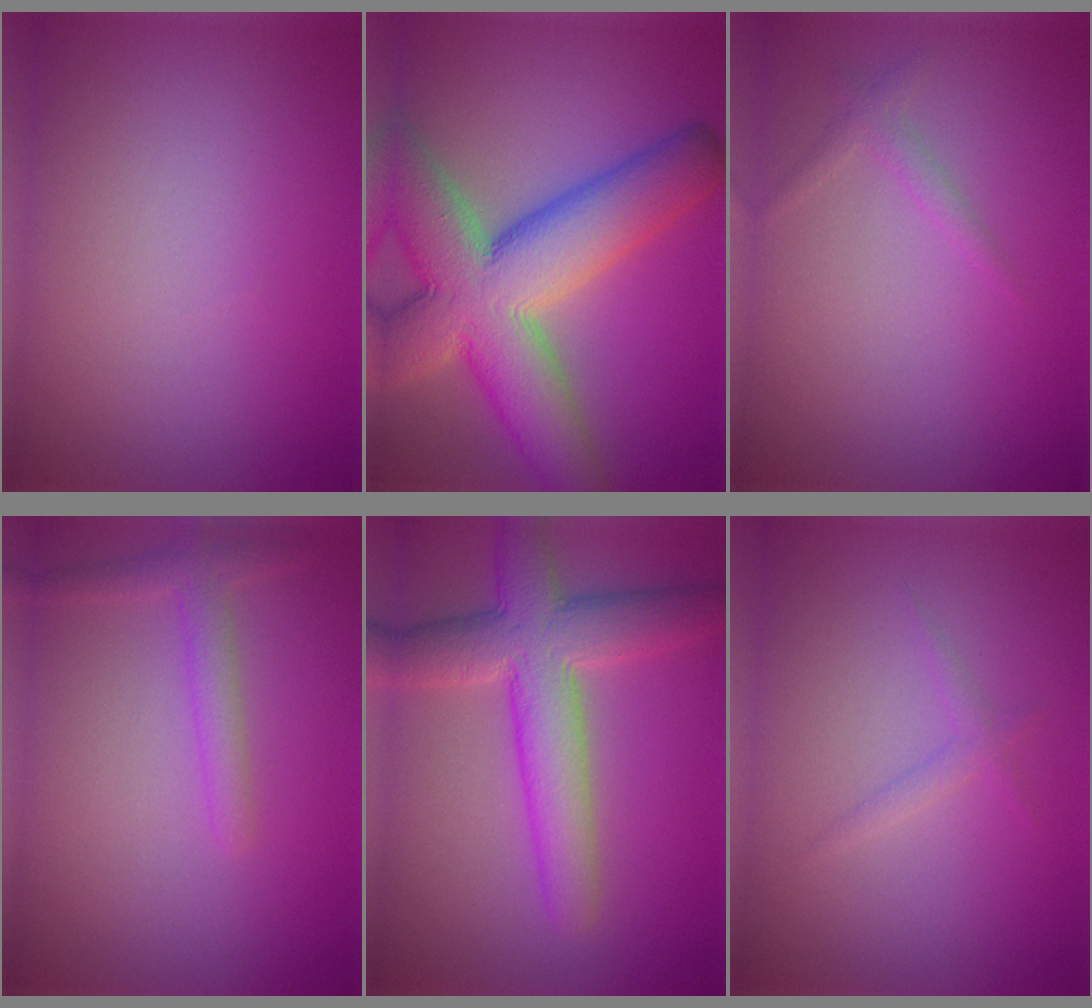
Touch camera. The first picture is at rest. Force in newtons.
{"total": 13.1, "press": 13.0, "slide": 0.8}
{"total": 1.0, "press": 1.0, "slide": 0.2}
{"total": 2.1, "press": 2.1, "slide": 0.2}
{"total": 7.3, "press": 7.3, "slide": 0.4}
{"total": 1.0, "press": 1.0, "slide": 0.0}